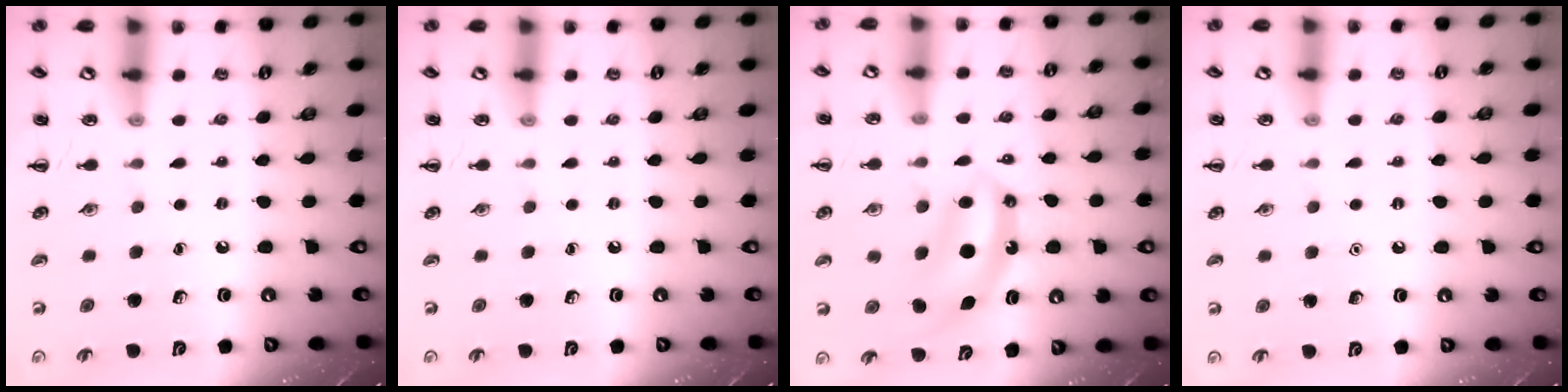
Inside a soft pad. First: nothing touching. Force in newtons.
{"total": 0.0}
{"total": 7.2, "press": 7.2, "slide": 0.7}
{"total": 1.6, "press": 1.6, "slide": 0.1}